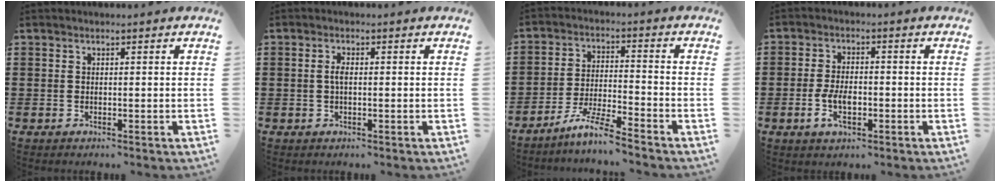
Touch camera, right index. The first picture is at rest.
{"total": 1.9, "force": [-0.1, 0.6, 1.8], "torque": [-0.041, -0.001, -0.005]}
{"total": 6.4, "force": [-5.6, -0.3, 3.1], "torque": [-0.081, -0.015, -0.113]}
{"total": 4.5, "force": [-1.3, 2.3, 3.7], "torque": [-0.088, -0.002, -0.027]}